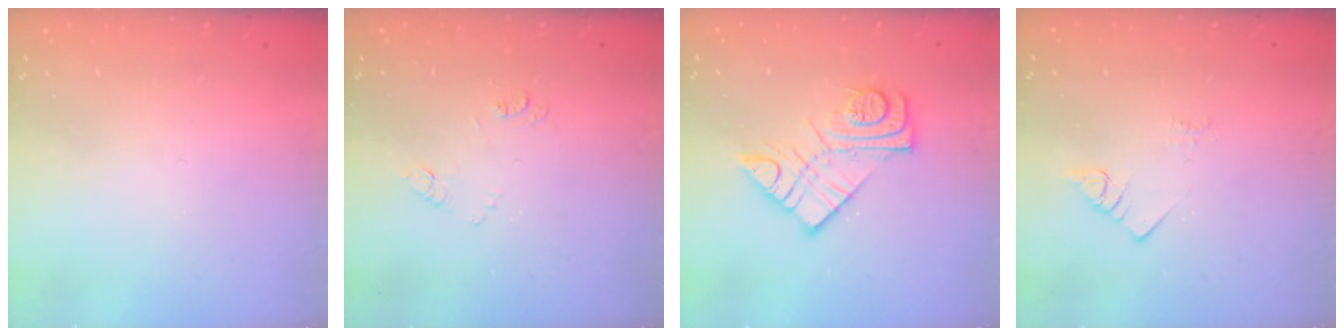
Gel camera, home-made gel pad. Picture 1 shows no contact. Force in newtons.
{"total": 7.9, "press": 7.9, "slide": 0.6}
{"total": 12.3, "press": 12.2, "slide": 0.8}
{"total": 2.3, "press": 2.3, "slide": 0.4}